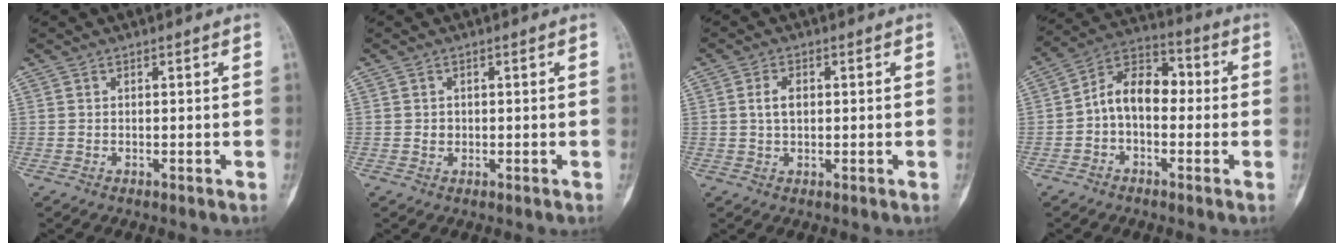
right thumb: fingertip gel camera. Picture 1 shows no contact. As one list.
[{"total": 1.1, "force": [0.0, 1.0, 0.4], "torque": [-0.004, 0.003, 0.002]}, {"total": 3.2, "force": [0.5, 2.0, 2.5], "torque": [-0.044, 0.006, 0.009]}, {"total": 10.2, "force": [-0.9, 6.7, 7.6], "torque": [-0.105, 0.038, -0.032]}]